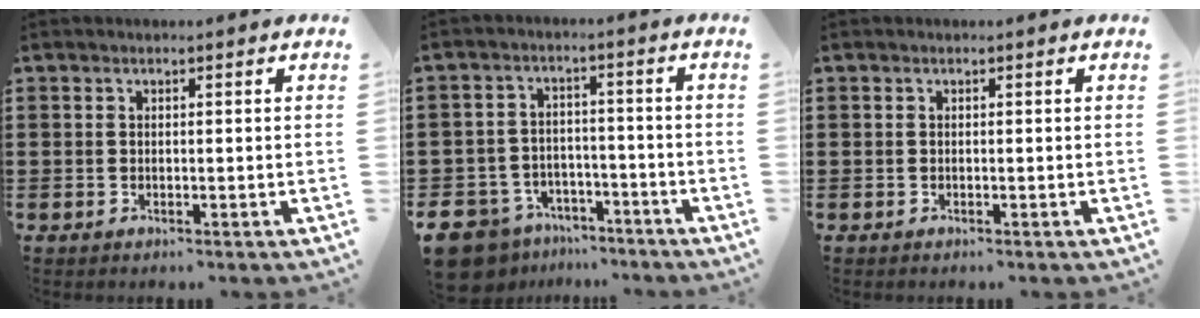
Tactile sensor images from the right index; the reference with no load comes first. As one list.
[{"total": 7.7, "force": [-6.7, 3.4, 1.6], "torque": [-0.070, 0.018, -0.137]}, {"total": 0.0}]